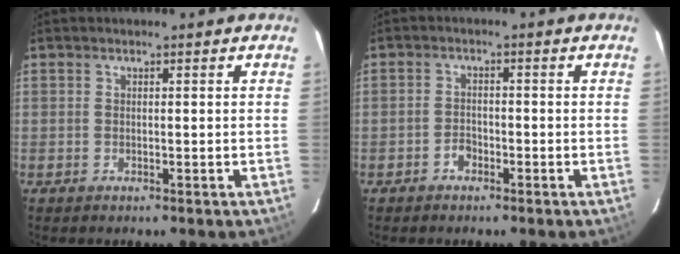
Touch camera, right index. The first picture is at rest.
{"total": 2.1, "force": [-1.5, 1.3, 0.7], "torque": [-0.014, 0.007, -0.025]}